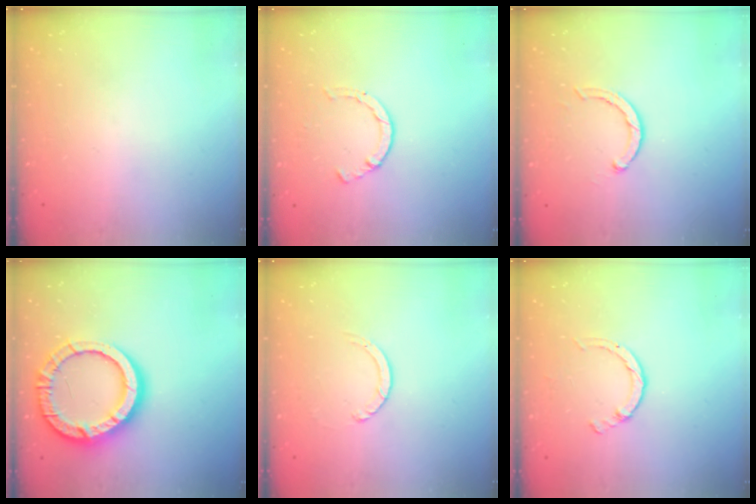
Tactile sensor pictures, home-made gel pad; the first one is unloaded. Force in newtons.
{"total": 2.1, "press": 2.1, "slide": 0.5}
{"total": 3.5, "press": 3.4, "slide": 0.6}
{"total": 16.6, "press": 16.5, "slide": 1.4}
{"total": 1.3, "press": 1.2, "slide": 0.2}
{"total": 2.6, "press": 2.6, "slide": 0.4}